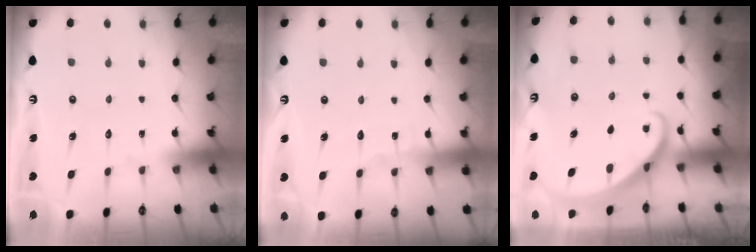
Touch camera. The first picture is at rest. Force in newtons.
{"total": 3.1, "press": 3.1, "slide": 0.3}
{"total": 1.9, "press": 1.9, "slide": 0.0}